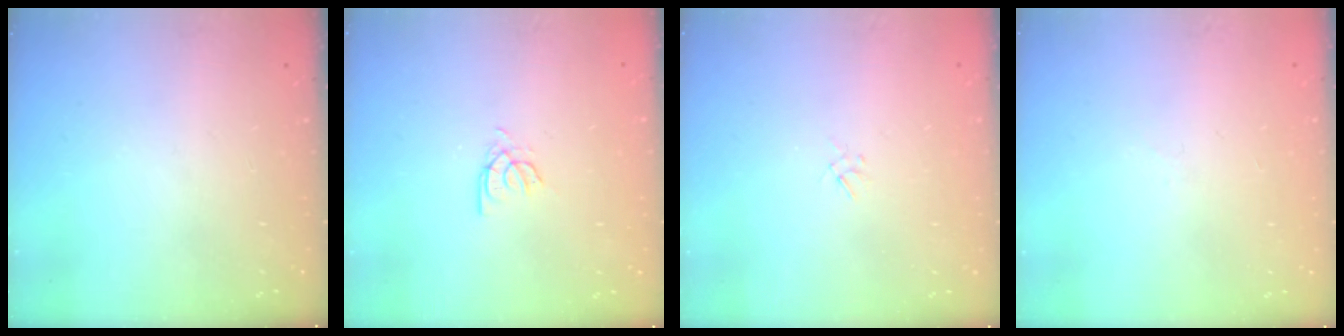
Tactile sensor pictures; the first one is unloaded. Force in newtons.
{"total": 2.7, "press": 2.7, "slide": 0.2}
{"total": 1.0, "press": 0.9, "slide": 0.4}
{"total": 2.0, "press": 1.9, "slide": 0.5}